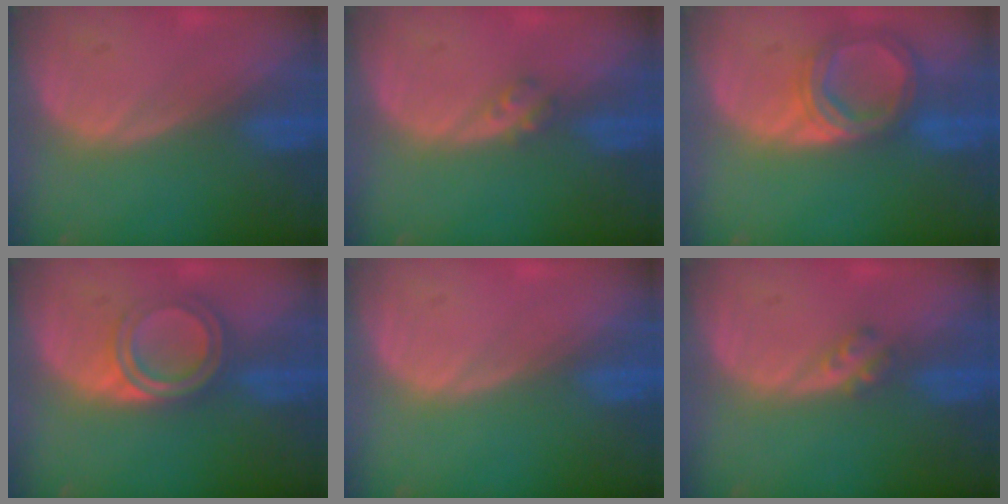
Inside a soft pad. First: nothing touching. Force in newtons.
{"total": 1.8, "press": 1.5, "slide": 0.9}
{"total": 6.6, "press": 6.1, "slide": 2.5}
{"total": 5.7, "press": 5.0, "slide": 2.8}
{"total": 0.0}
{"total": 2.3, "press": 2.0, "slide": 1.2}